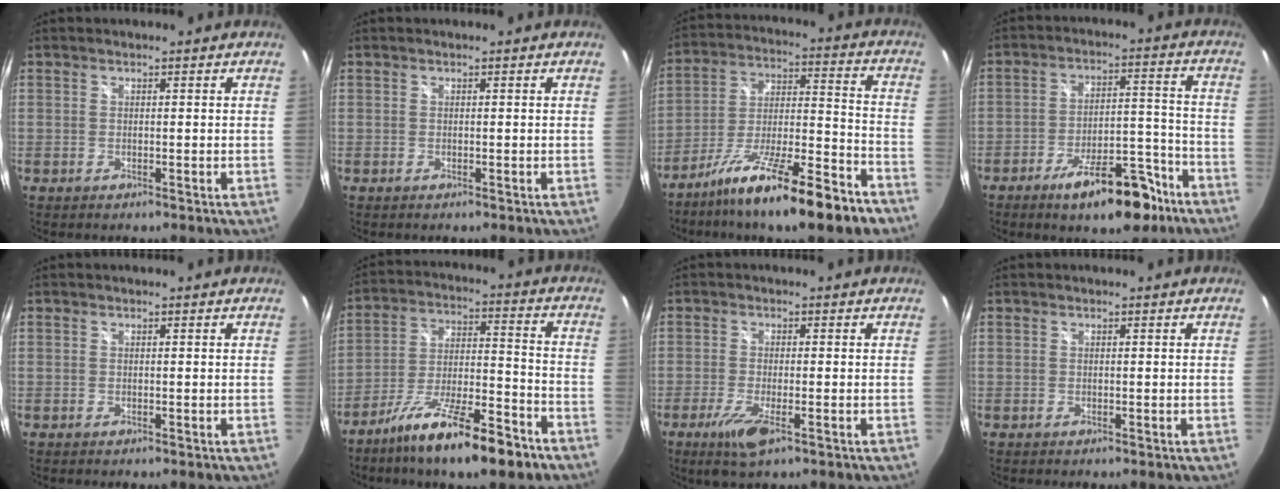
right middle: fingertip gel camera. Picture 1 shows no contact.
{"total": 0.0}
{"total": 20.2, "force": [-14.2, 3.3, 14.0], "torque": [-0.235, -0.025, -0.228]}
{"total": 13.4, "force": [-9.1, 4.8, 8.6], "torque": [-0.142, 0.015, -0.130]}
{"total": 0.0}
{"total": 16.4, "force": [-11.4, 3.3, 11.3], "torque": [-0.202, -0.019, -0.189]}
{"total": 5.6, "force": [-2.9, 0.8, 4.7], "torque": [-0.104, -0.018, -0.054]}
{"total": 0.0}